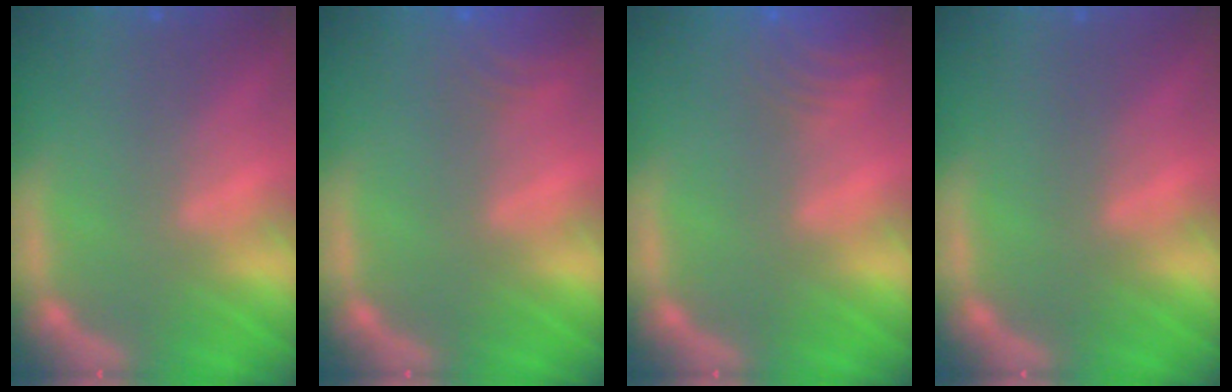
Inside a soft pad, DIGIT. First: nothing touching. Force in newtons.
{"total": 4.5}
{"total": 7.5}
{"total": 0.0}